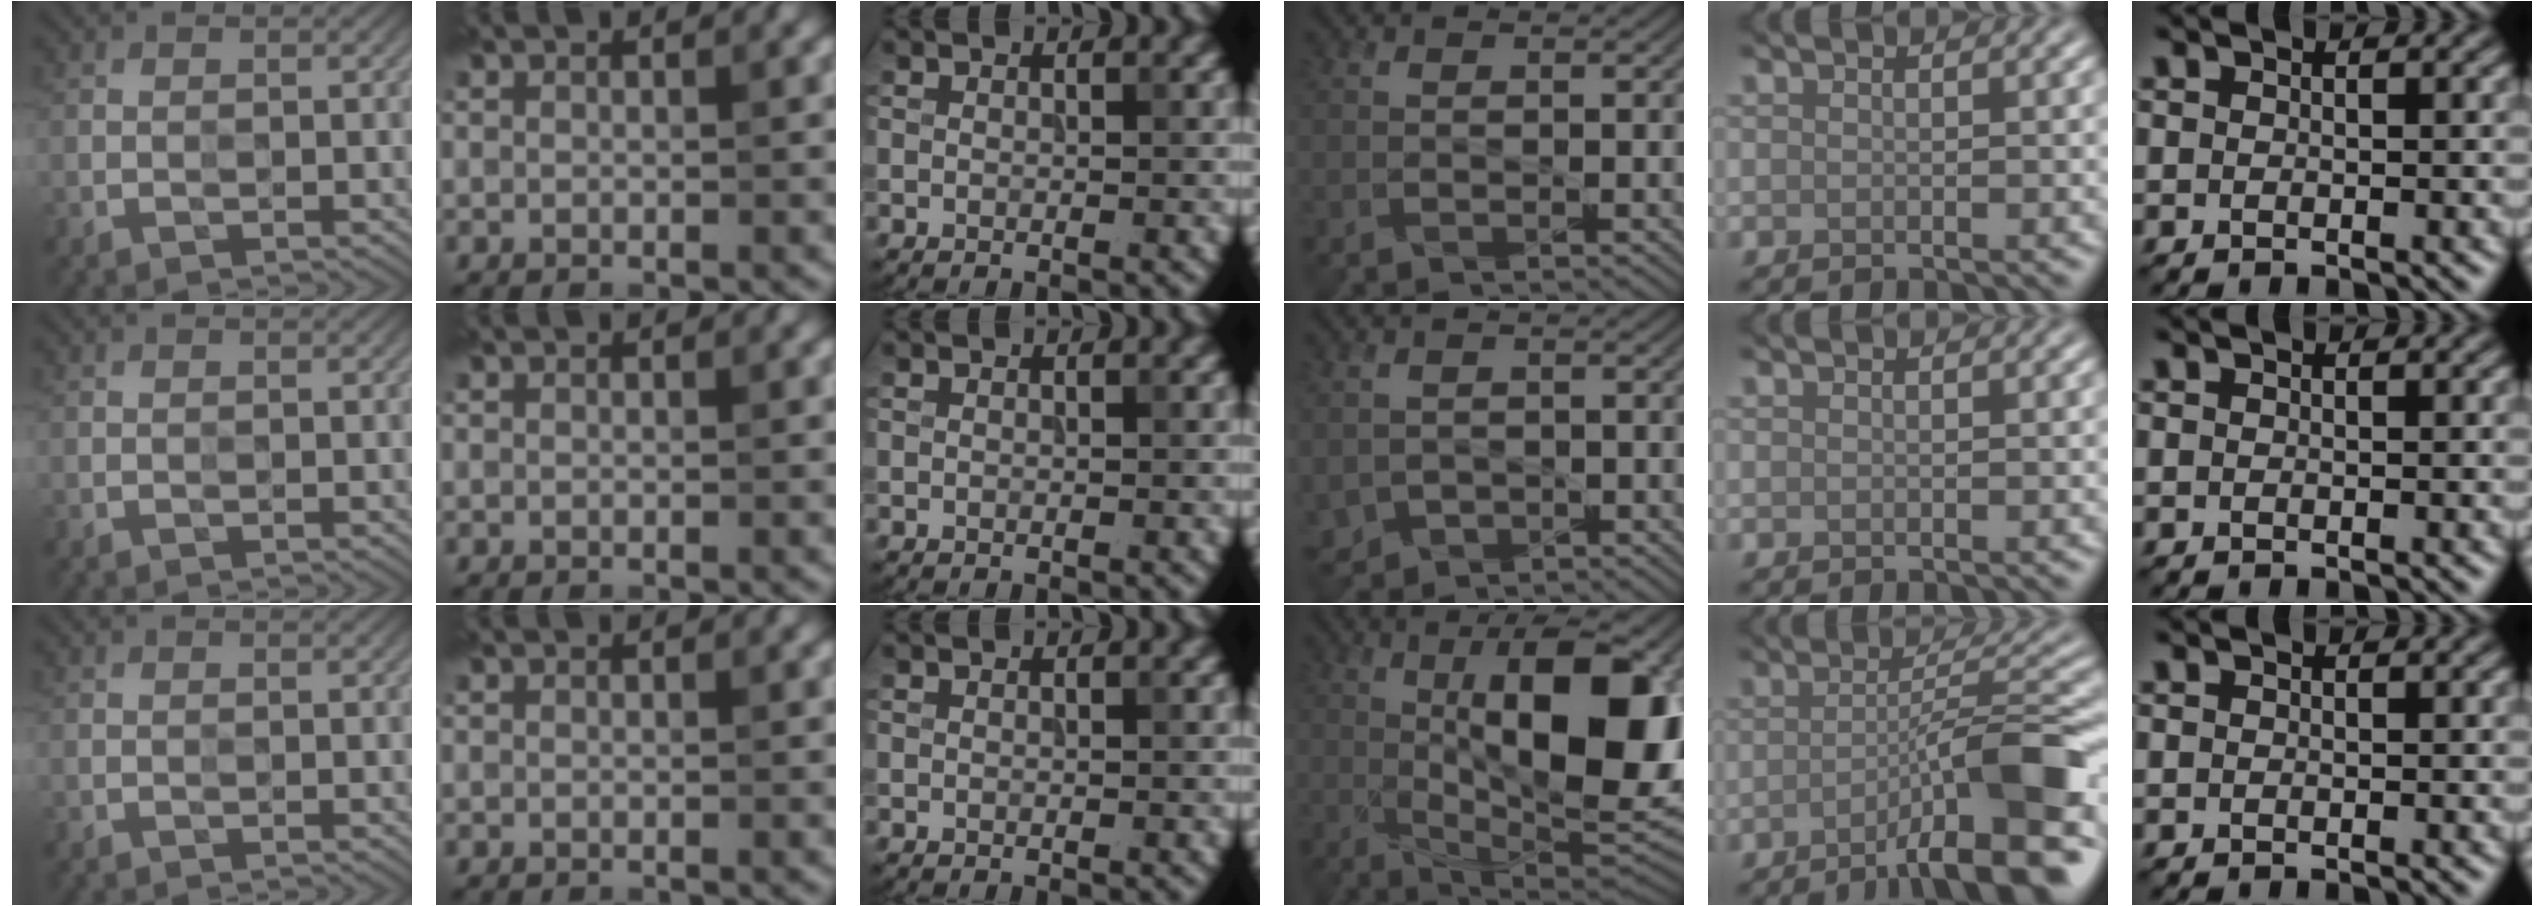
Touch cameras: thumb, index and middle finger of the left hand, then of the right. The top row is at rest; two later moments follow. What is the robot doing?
{"motion": "press", "object": "stopwatch"}